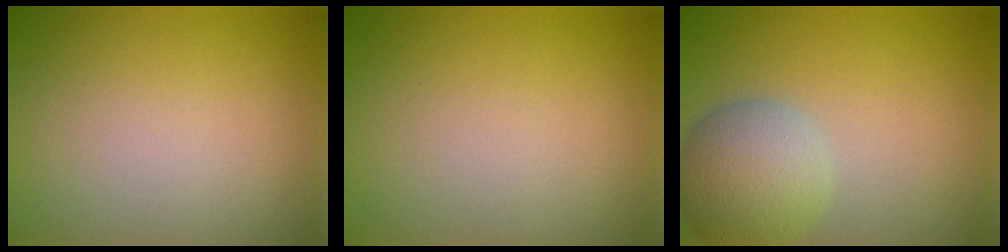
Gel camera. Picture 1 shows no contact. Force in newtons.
{"total": 0.0}
{"total": 5.3, "press": 5.3, "slide": 0.3}